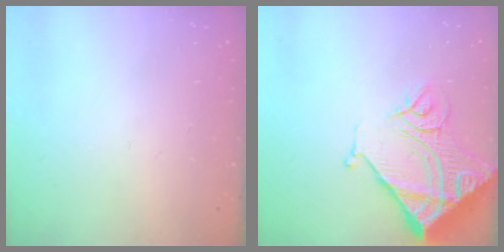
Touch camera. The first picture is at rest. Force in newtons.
{"total": 16.6, "press": 16.5, "slide": 1.7}